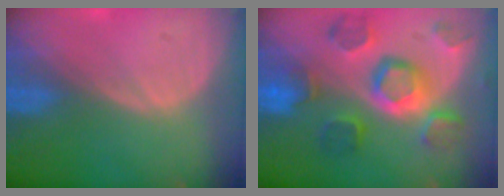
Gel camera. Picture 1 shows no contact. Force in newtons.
{"total": 11.4, "press": 10.0, "slide": 5.7}